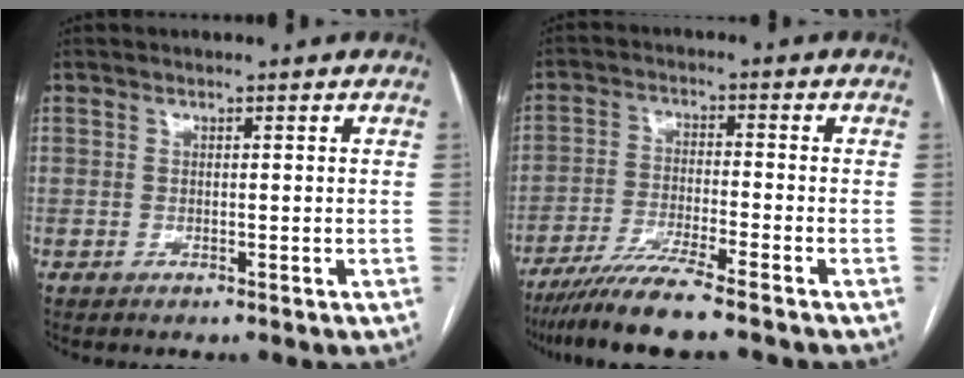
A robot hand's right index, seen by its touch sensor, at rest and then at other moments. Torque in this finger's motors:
{"motor_torque": [0.89, -0.90, 0.23, 0.14]}